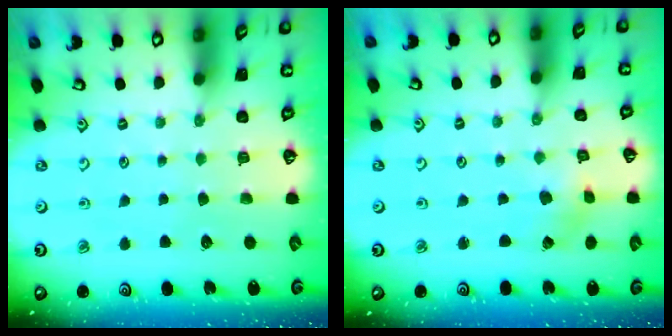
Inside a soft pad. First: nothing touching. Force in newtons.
{"total": 0.8, "press": 0.8, "slide": 0.2}